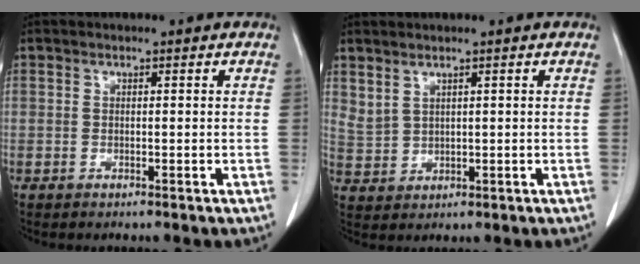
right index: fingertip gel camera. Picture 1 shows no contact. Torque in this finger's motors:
{"motor_torque": [0.15, 0.22, 0.10, 0.00]}